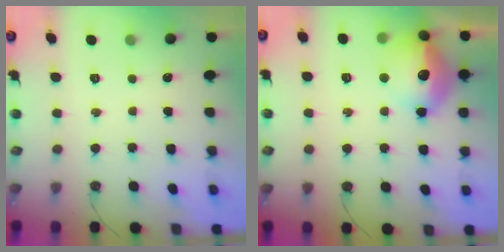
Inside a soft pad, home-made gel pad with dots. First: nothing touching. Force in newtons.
{"total": 17.0, "press": 17.0, "slide": 1.3}